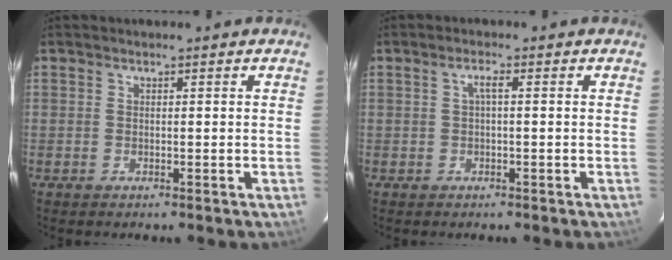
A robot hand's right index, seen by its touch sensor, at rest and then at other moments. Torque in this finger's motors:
{"motor_torque": [0.46, -0.07, 0.25, 0.05]}